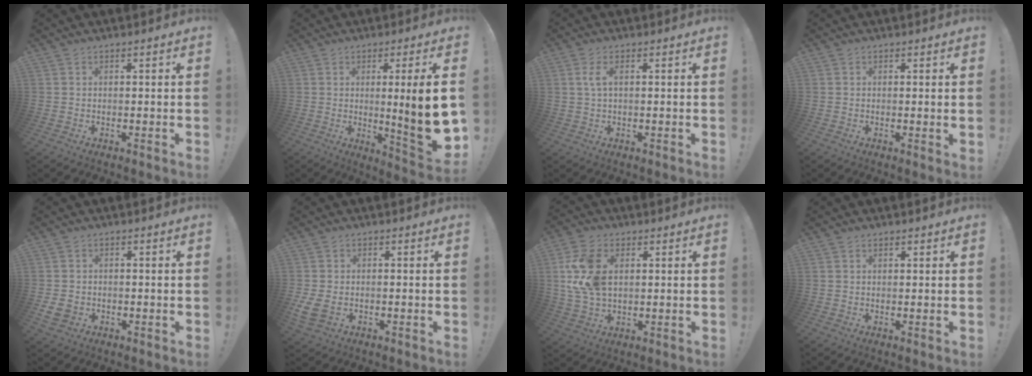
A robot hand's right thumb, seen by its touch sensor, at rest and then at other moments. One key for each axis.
{"total": 13.9, "fx": 0.3, "fy": 0.3, "fz": 13.9, "tx": -0.197, "ty": -0.021, "tz": 0.003}
{"total": 3.8, "fx": 0.9, "fy": 1.5, "fz": 3.4, "tx": -0.065, "ty": -0.002, "tz": 0.012}
{"total": 1.1, "fx": 0.6, "fy": -0.1, "fz": 0.9, "tx": -0.001, "ty": -0.006, "tz": 0.007}
{"total": 4.4, "fx": -1.2, "fy": 3.5, "fz": 2.4, "tx": -0.053, "ty": 0.001, "tz": -0.019}
{"total": 5.4, "fx": -0.6, "fy": 3.7, "fz": 3.9, "tx": -0.083, "ty": -0.004, "tz": -0.007}
{"total": 13.3, "fx": 2.5, "fy": 8.9, "fz": 9.6, "tx": -0.191, "ty": -0.004, "tz": 0.047}
{"total": 0.7, "fx": 0.6, "fy": 0.4, "fz": 0.2, "tx": 0.004, "ty": -0.004, "tz": 0.010}